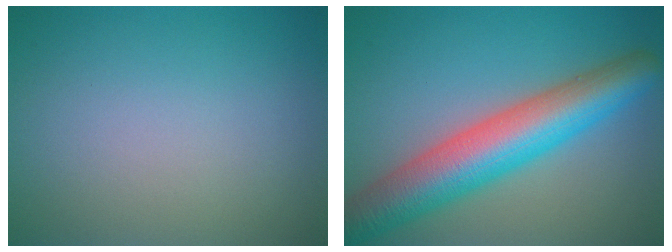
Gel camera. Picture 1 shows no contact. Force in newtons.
{"total": 9.3, "press": 9.3, "slide": 0.4}